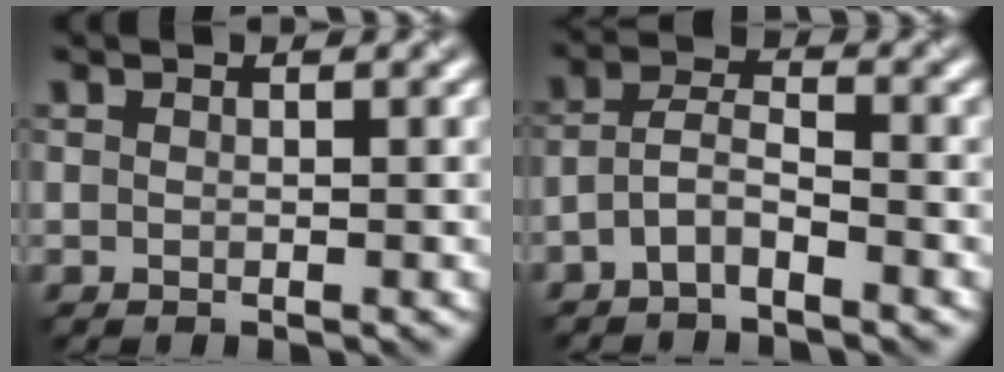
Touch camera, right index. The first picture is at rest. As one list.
[{"total": 2.6, "force": [-1.7, 0.8, 1.9], "torque": [-0.042, 0.009, -0.042]}]